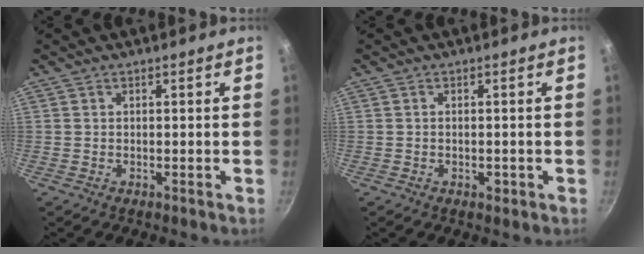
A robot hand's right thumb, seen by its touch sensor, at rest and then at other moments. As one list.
[{"total": 1.3, "force": [-0.5, 0.7, 1.0], "torque": [-0.014, 0.001, -0.008]}]